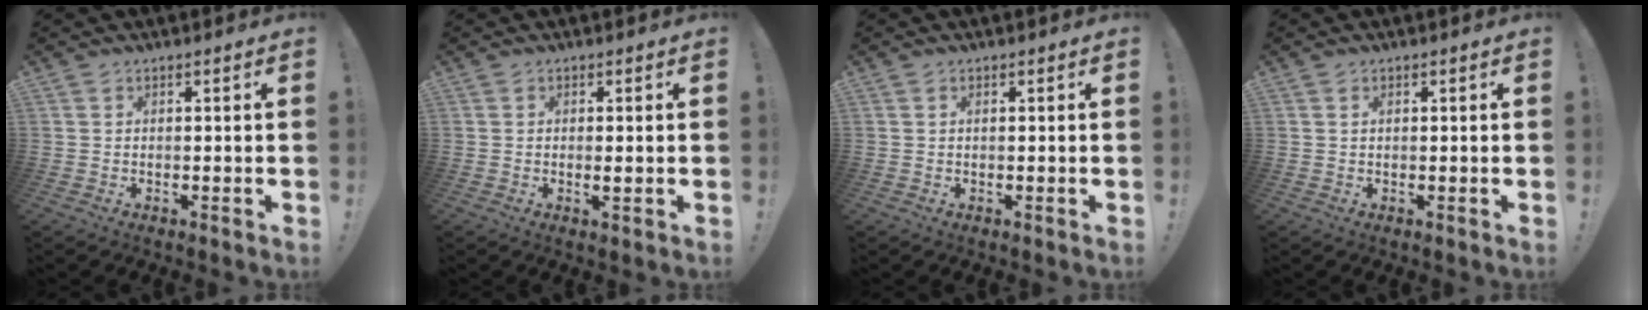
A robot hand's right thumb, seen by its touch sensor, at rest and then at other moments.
{"total": 1.3, "force": [0.0, 0.0, 1.3], "torque": [-0.016, -0.006, -0.001]}
{"total": 0.6, "force": [0.2, 0.1, 0.5], "torque": [-0.017, 0.005, 0.006]}
{"total": 0.7, "force": [0.4, 0.3, 0.6], "torque": [-0.004, -0.003, 0.005]}